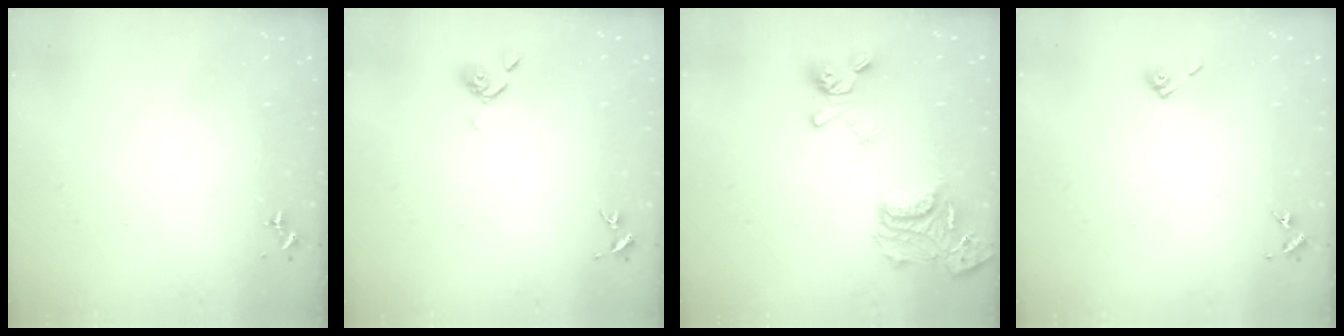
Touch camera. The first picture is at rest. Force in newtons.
{"total": 6.4, "press": 6.2, "slide": 1.3}
{"total": 17.7, "press": 17.7, "slide": 1.6}
{"total": 5.4, "press": 4.9, "slide": 2.3}